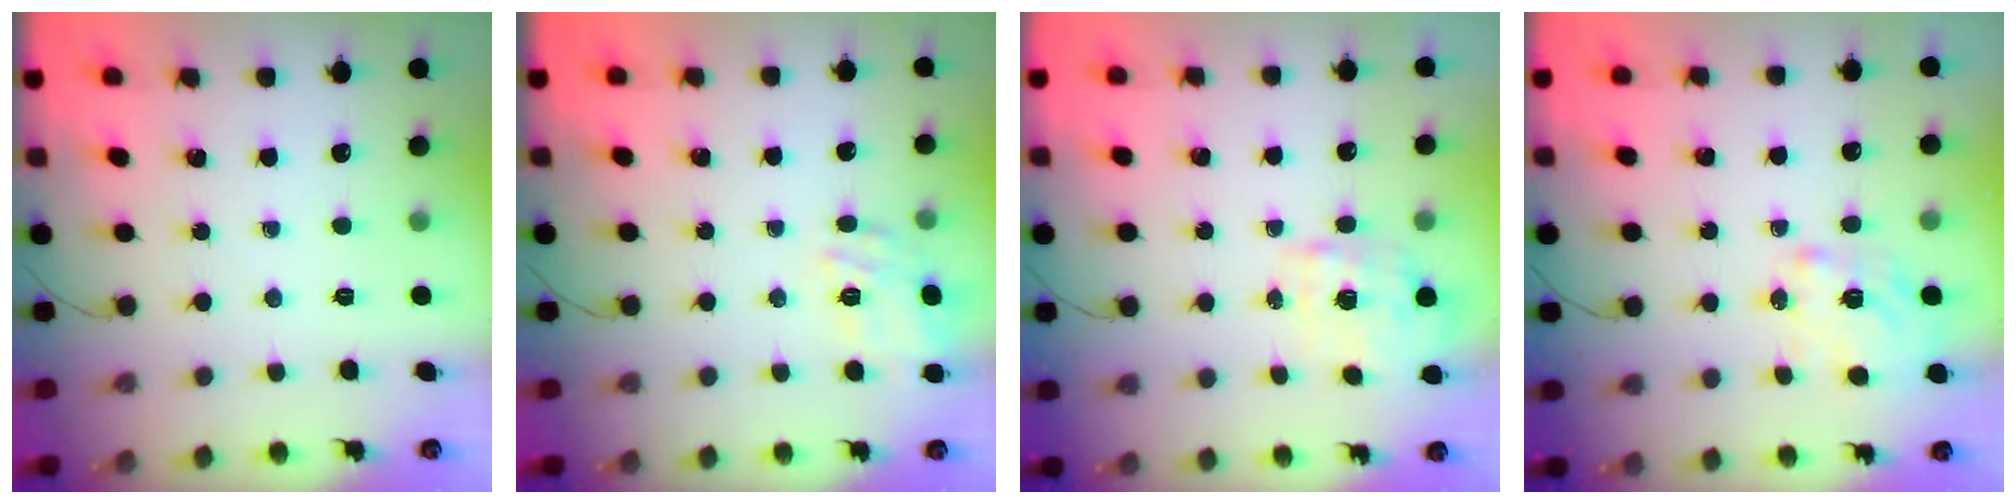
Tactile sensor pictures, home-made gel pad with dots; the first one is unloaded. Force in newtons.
{"total": 15.0, "press": 15.0, "slide": 0.7}
{"total": 1.9, "press": 1.8, "slide": 0.5}
{"total": 2.4, "press": 2.4, "slide": 0.3}